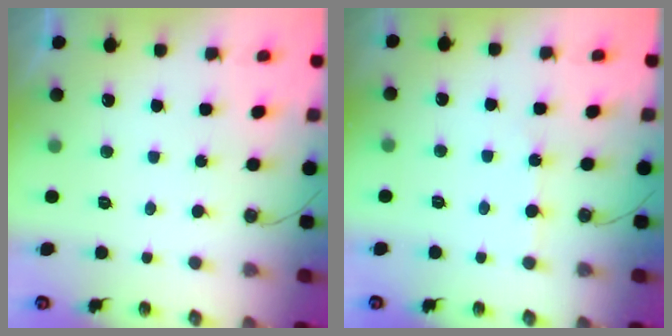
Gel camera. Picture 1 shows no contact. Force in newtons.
{"total": 4.4, "press": 4.4, "slide": 0.5}